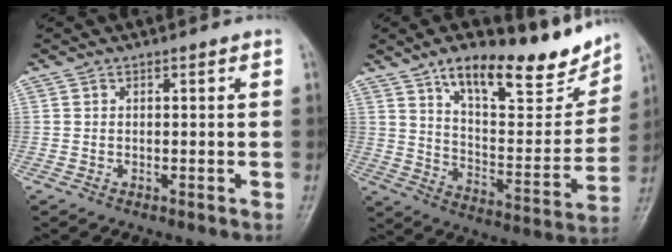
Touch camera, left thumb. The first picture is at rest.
{"total": 21.1, "force": [14.7, 7.6, 13.2], "torque": [-0.138, -0.068, 0.234]}